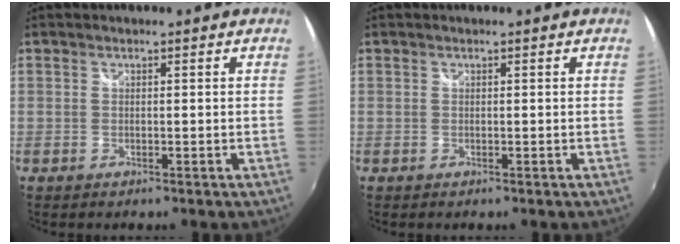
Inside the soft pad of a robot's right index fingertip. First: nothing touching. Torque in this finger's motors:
{"motor_torque": [0.00, 0.00, 0.00, 0.00]}